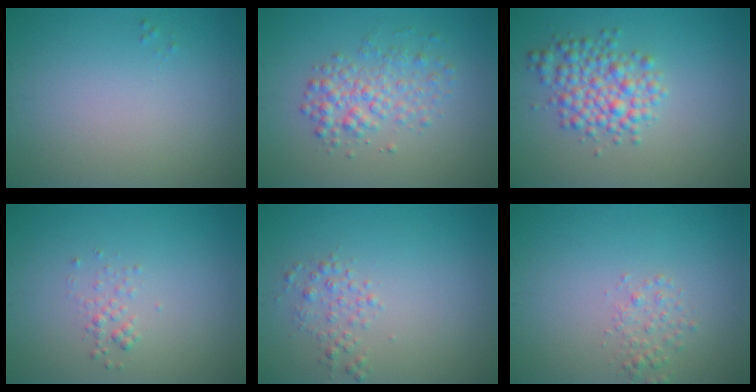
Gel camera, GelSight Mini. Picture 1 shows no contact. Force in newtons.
{"total": 3.2, "press": 3.2, "slide": 0.1}
{"total": 4.3, "press": 4.3, "slide": 0.1}
{"total": 1.0, "press": 1.0, "slide": 0.1}
{"total": 1.5, "press": 1.5, "slide": 0.0}
{"total": 1.4, "press": 1.4, "slide": 0.1}